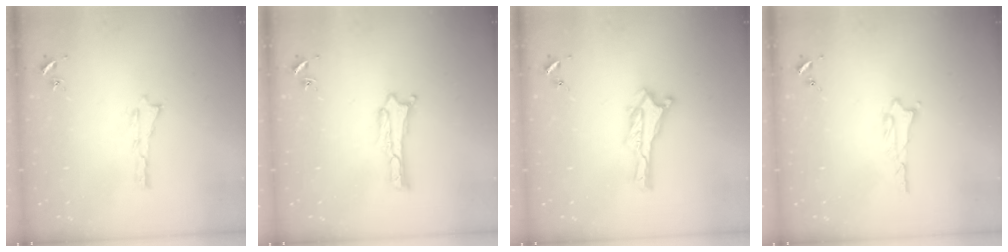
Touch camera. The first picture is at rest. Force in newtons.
{"total": 0.9, "press": 0.9, "slide": 0.0}
{"total": 0.0}
{"total": 1.0, "press": 1.0, "slide": 0.1}